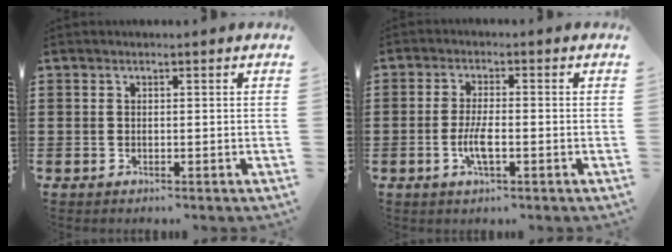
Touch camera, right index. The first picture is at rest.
{"total": 4.1, "force": [-1.3, 1.0, 3.8], "torque": [-0.085, -0.006, -0.029]}